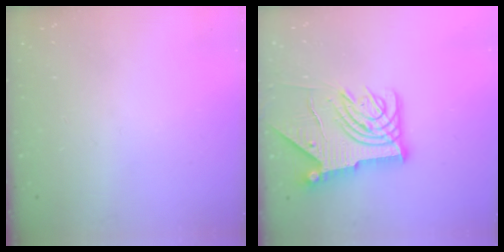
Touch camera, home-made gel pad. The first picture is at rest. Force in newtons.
{"total": 12.0, "press": 11.9, "slide": 1.5}